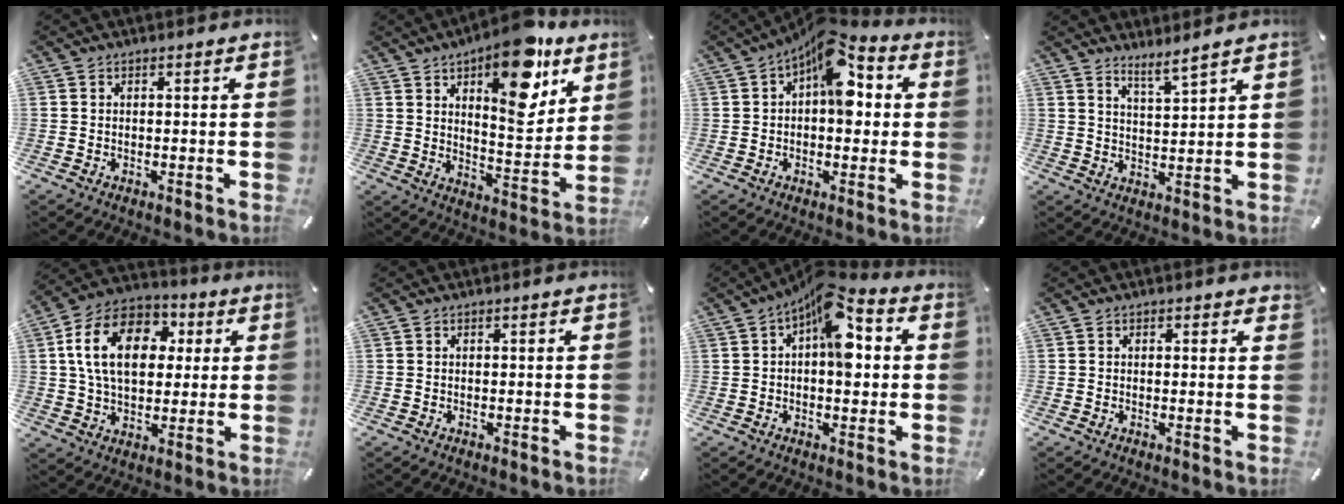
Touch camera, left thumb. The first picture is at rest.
{"total": 17.3, "force": [10.0, 7.6, 11.9], "torque": [-0.150, -0.060, 0.165]}
{"total": 11.4, "force": [3.6, 6.3, 8.8], "torque": [-0.104, -0.031, 0.057]}
{"total": 5.0, "force": [4.7, 0.1, 1.7], "torque": [-0.037, -0.032, 0.083]}
{"total": 16.9, "force": [3.5, 11.9, 11.5], "torque": [-0.222, 0.008, 0.060]}
{"total": 0.0}
{"total": 11.4, "force": [3.3, 5.9, 9.2], "torque": [-0.110, -0.028, 0.052]}
{"total": 0.6, "force": [0.3, 0.4, 0.3], "torque": [0.002, -0.001, 0.004]}